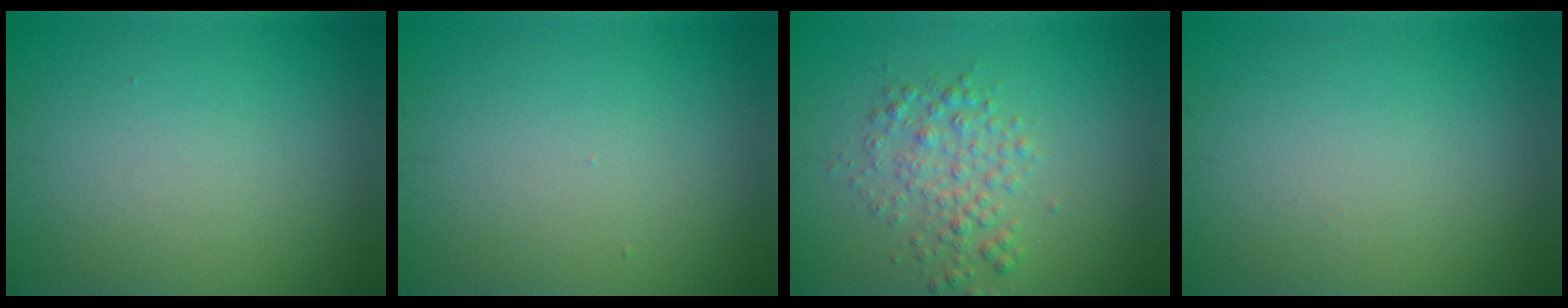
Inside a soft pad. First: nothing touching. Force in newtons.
{"total": 0.0}
{"total": 2.9, "press": 2.9, "slide": 0.0}
{"total": 0.0}